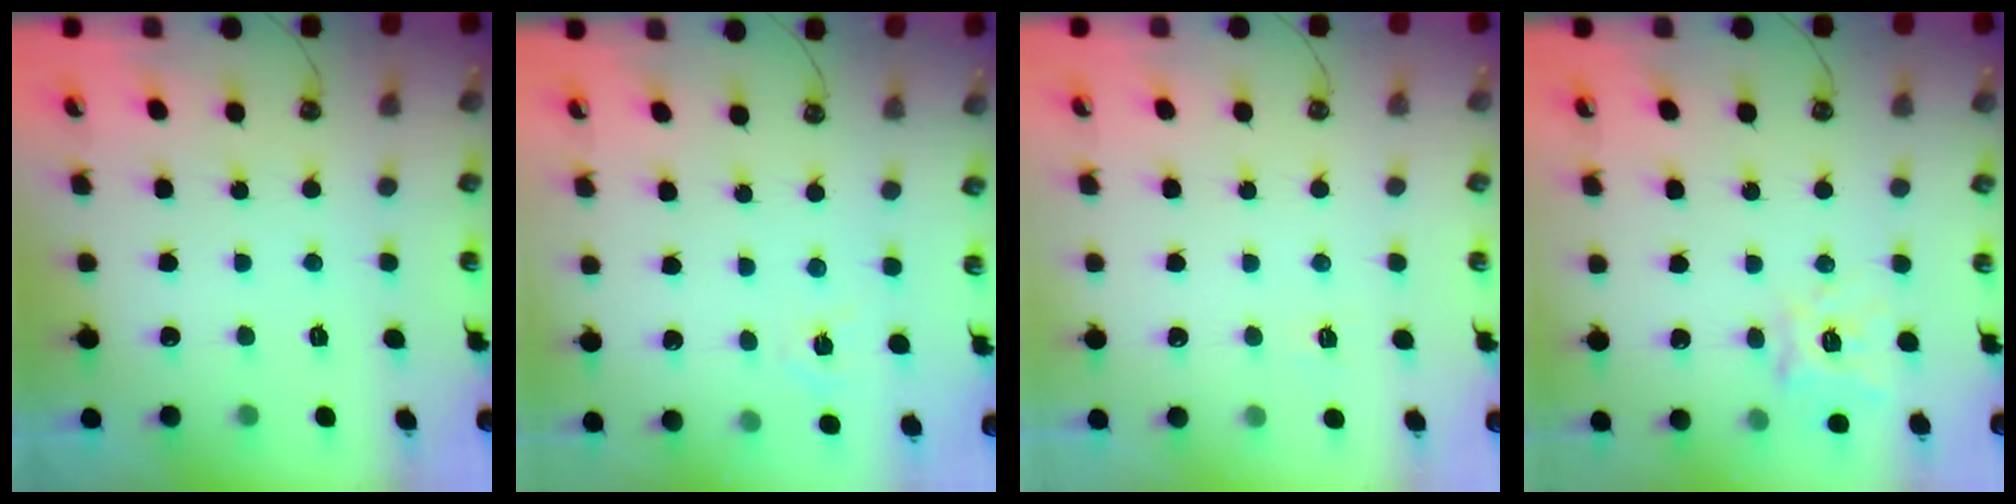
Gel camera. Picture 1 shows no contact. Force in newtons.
{"total": 5.9, "press": 5.9, "slide": 0.6}
{"total": 3.4, "press": 3.4, "slide": 0.4}
{"total": 12.6, "press": 12.5, "slide": 1.6}